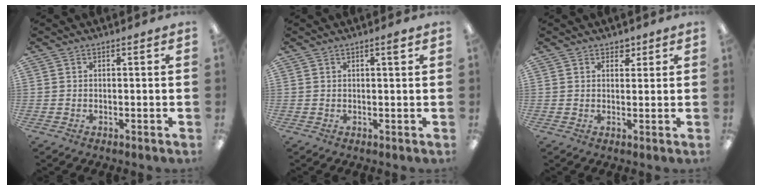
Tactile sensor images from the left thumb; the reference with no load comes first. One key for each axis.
{"total": 1.7, "fx": 1.0, "fy": 0.2, "fz": 1.4, "tx": -0.021, "ty": -0.002, "tz": 0.014}
{"total": 2.3, "fx": 1.6, "fy": 1.6, "fz": 0.5, "tx": 0.004, "ty": -0.007, "tz": 0.026}